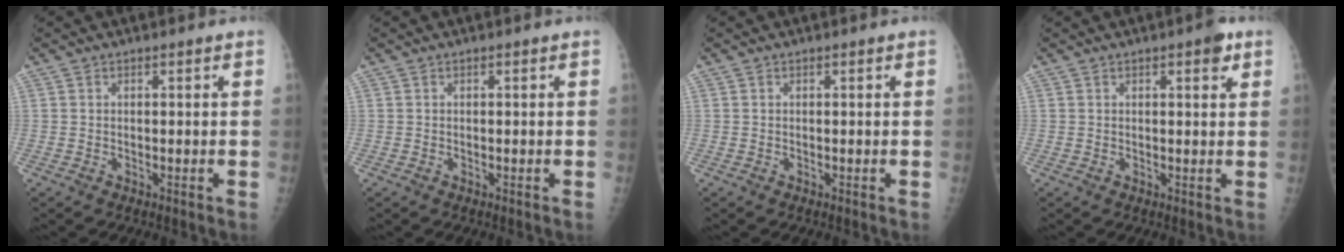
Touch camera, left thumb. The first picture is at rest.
{"total": 0.0}
{"total": 0.0}
{"total": 2.8, "force": [1.5, 0.9, 2.2], "torque": [-0.021, -0.004, 0.015]}